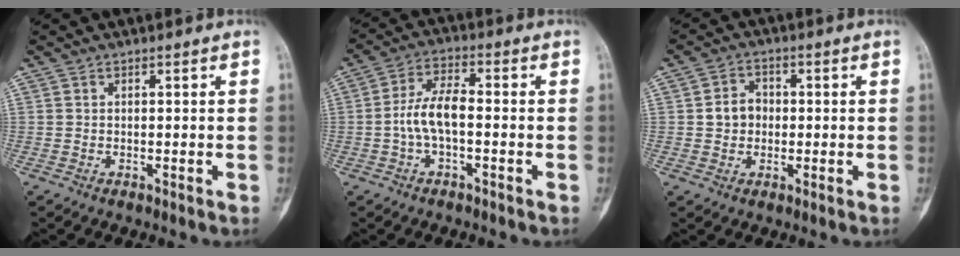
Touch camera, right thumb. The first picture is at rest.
{"total": 7.2, "force": [-1.2, 3.1, 6.4], "torque": [-0.128, 0.026, -0.031]}
{"total": 4.8, "force": [0.0, 4.1, 2.5], "torque": [-0.025, 0.012, -0.005]}